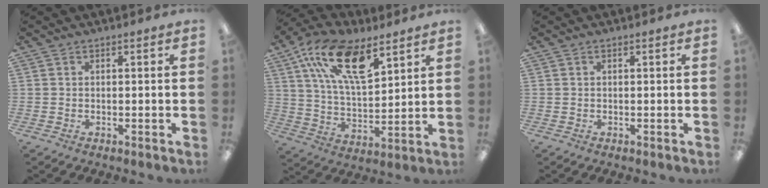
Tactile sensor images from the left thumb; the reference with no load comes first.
{"total": 18.7, "force": [10.6, 8.0, 13.2], "torque": [-0.243, -0.043, 0.185]}
{"total": 0.0}